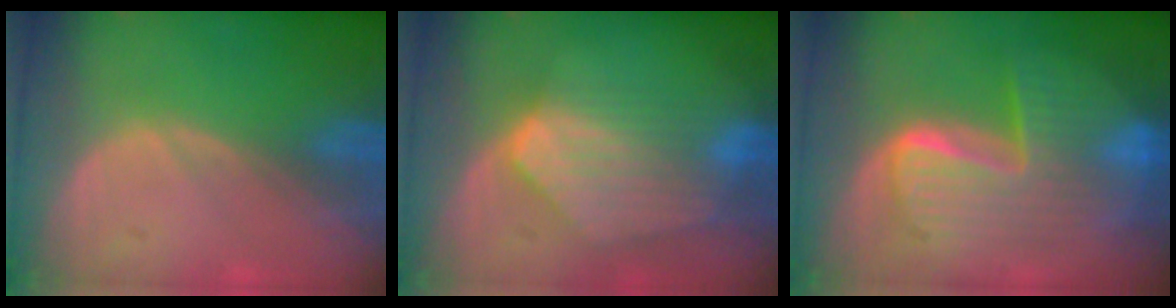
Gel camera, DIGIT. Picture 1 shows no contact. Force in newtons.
{"total": 8.4, "press": 7.6, "slide": 3.5}
{"total": 10.4, "press": 10.4, "slide": 1.0}